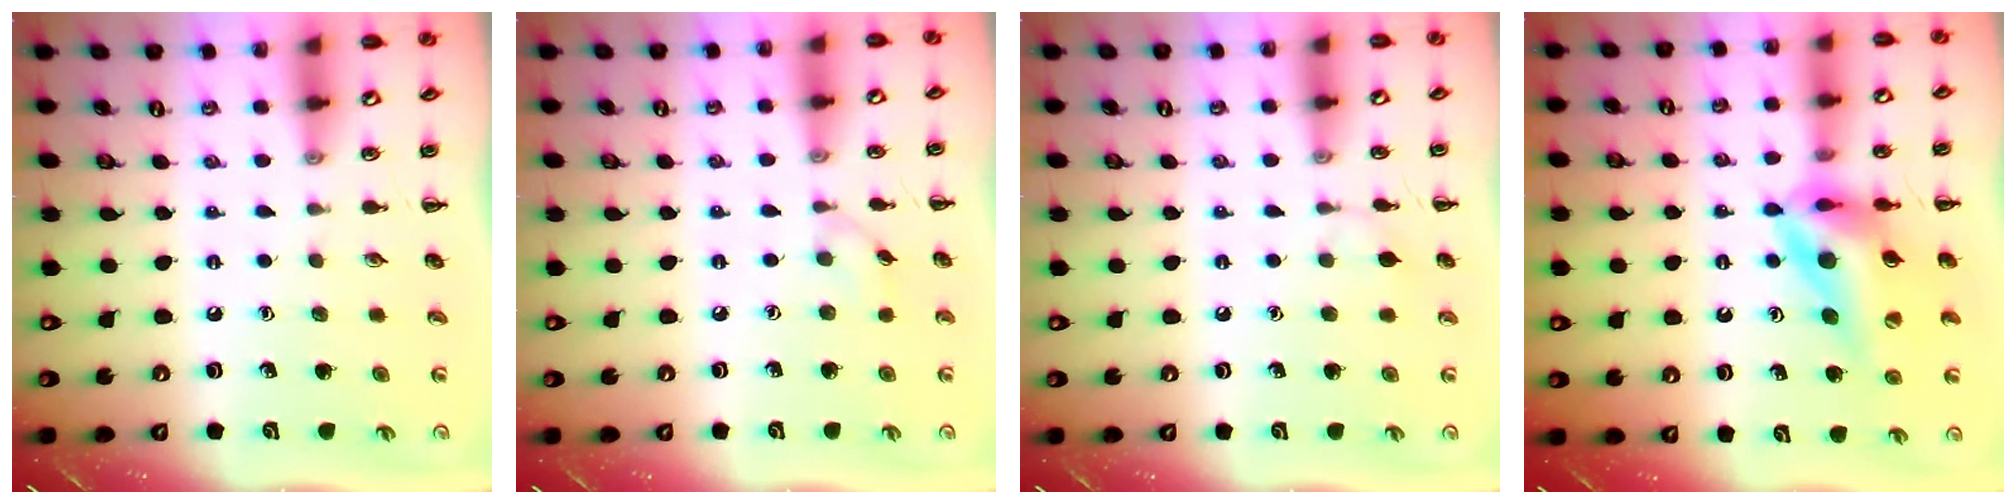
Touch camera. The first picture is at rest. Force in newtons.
{"total": 3.1, "press": 2.8, "slide": 1.2}
{"total": 5.2, "press": 4.9, "slide": 1.8}
{"total": 13.8, "press": 13.1, "slide": 4.4}